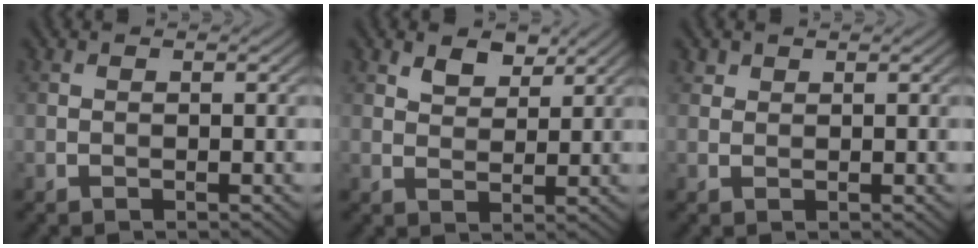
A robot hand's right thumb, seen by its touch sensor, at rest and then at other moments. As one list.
[{"total": 2.9, "force": [2.1, 1.5, 1.4], "torque": [-0.030, -0.005, 0.040]}, {"total": 1.0, "force": [0.8, 0.6, 0.2], "torque": [-0.005, 0.002, 0.019]}]